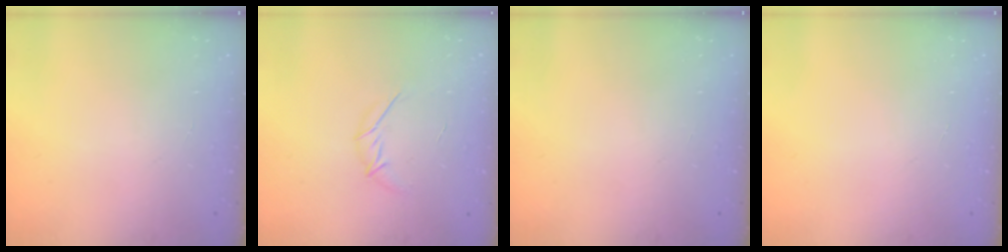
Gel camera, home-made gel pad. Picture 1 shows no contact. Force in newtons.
{"total": 5.7, "press": 5.7, "slide": 0.9}
{"total": 0.0}
{"total": 0.0}